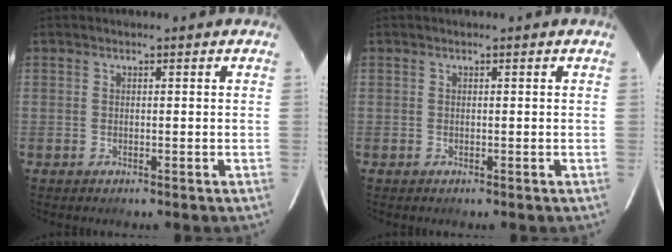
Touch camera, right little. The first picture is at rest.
{"total": 0.0}